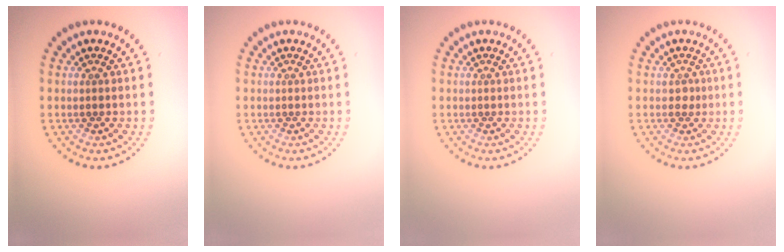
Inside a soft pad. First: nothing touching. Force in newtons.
{"total": 0.0}
{"total": 0.0}
{"total": 0.6, "press": 0.5, "slide": 0.3}